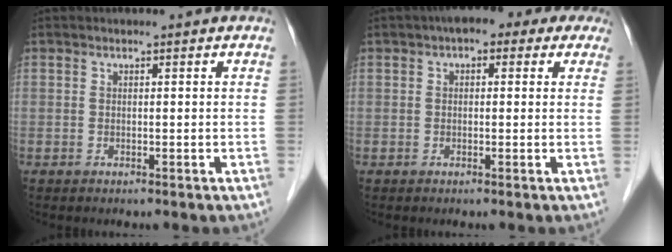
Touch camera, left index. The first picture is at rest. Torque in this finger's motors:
{"motor_torque": [1.03, -1.11, 0.35, 0.03]}